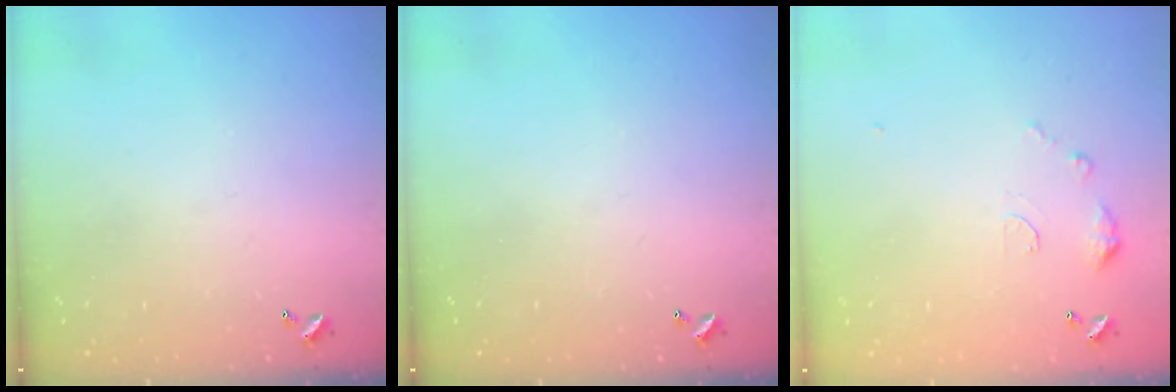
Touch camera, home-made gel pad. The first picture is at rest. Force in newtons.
{"total": 0.0}
{"total": 6.4, "press": 6.4, "slide": 0.7}